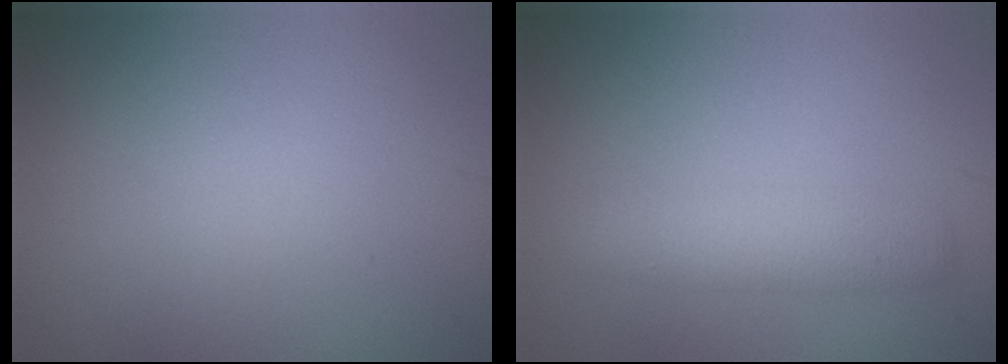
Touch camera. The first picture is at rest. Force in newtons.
{"total": 2.9, "press": 2.9, "slide": 0.1}